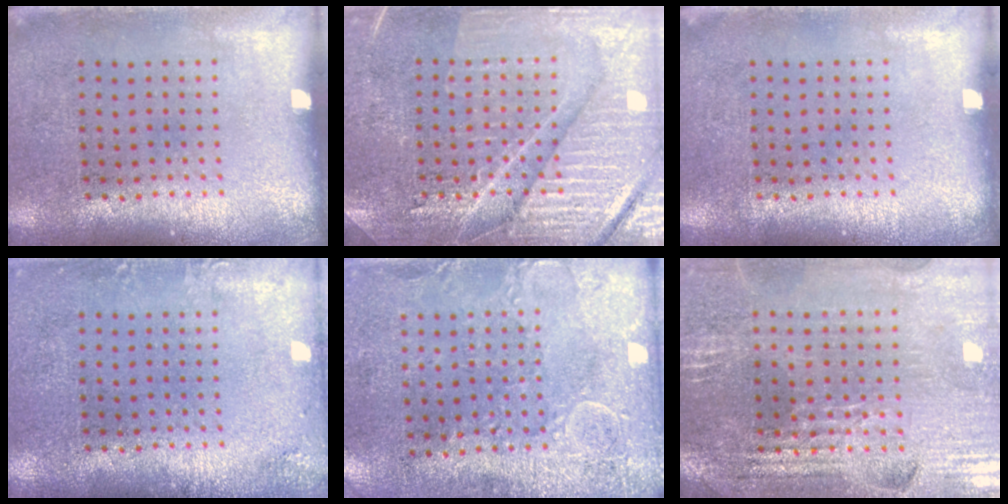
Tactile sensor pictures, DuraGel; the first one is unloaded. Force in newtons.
{"total": 6.4, "press": 6.3, "slide": 0.8}
{"total": 0.0}
{"total": 1.3, "press": 1.3, "slide": 0.0}
{"total": 2.9, "press": 2.3, "slide": 1.8}
{"total": 2.8, "press": 2.8, "slide": 0.5}